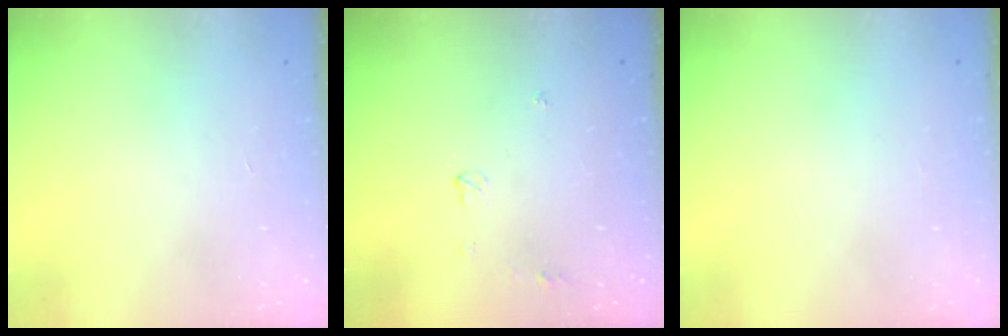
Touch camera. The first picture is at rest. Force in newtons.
{"total": 3.1, "press": 3.1, "slide": 0.6}
{"total": 0.0}